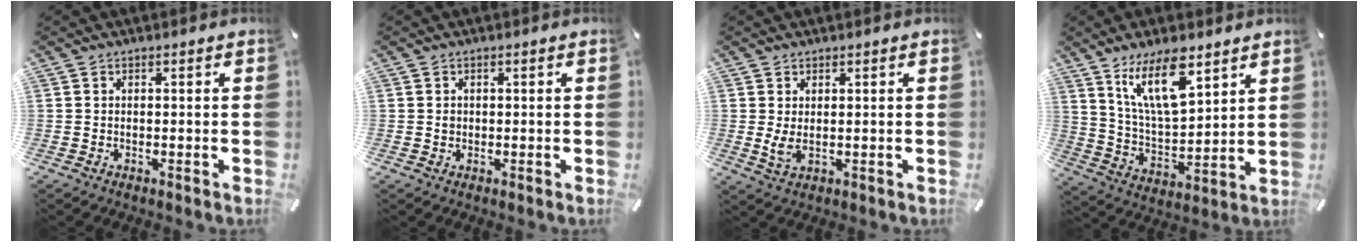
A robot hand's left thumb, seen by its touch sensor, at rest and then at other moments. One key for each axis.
{"total": 0.8, "fx": 0.0, "fy": 0.8, "fz": 0.3, "tx": -0.004, "ty": 0.004, "tz": -0.001}
{"total": 3.7, "fx": 0.5, "fy": 1.8, "fz": 3.3, "tx": -0.075, "ty": -0.010, "tz": 0.004}
{"total": 15.5, "fx": 9.8, "fy": 6.2, "fz": 10.3, "tx": -0.210, "ty": -0.036, "tz": 0.168}